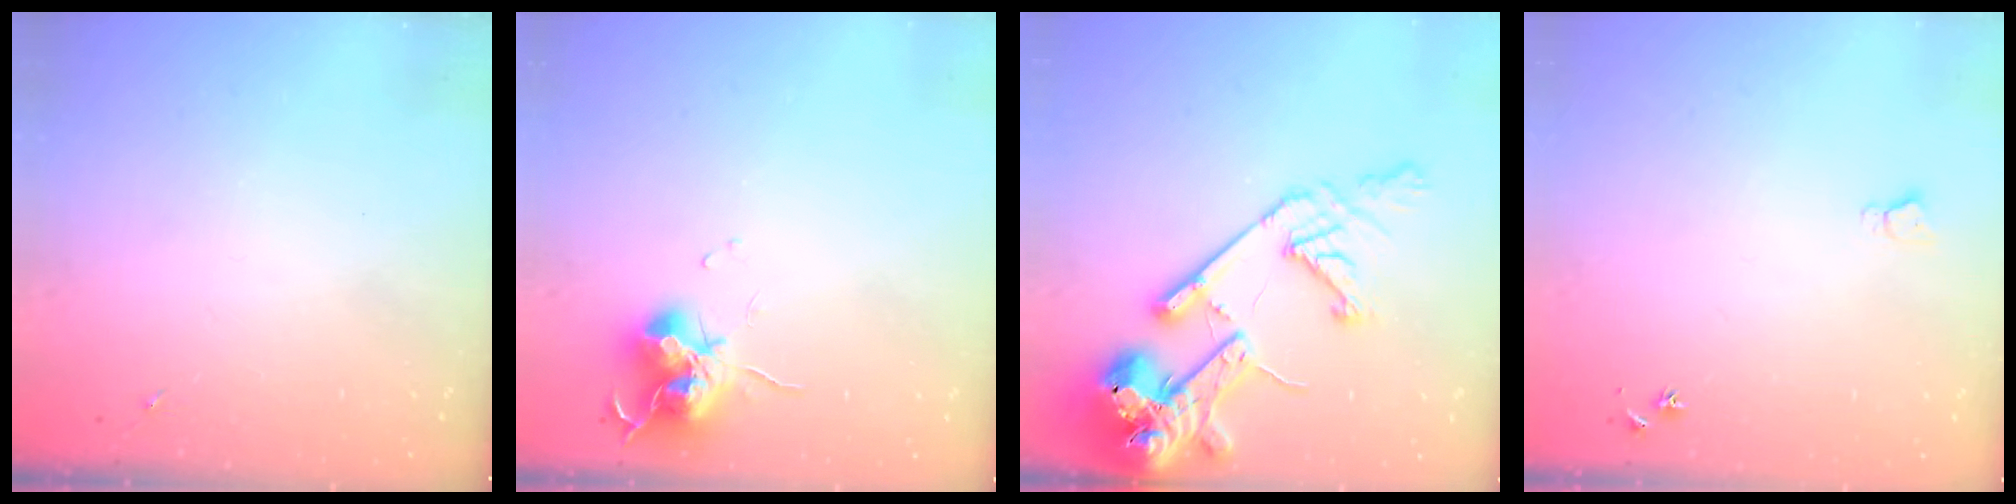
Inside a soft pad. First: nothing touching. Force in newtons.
{"total": 12.6, "press": 12.5, "slide": 1.4}
{"total": 20.3, "press": 20.1, "slide": 2.7}
{"total": 3.9, "press": 3.9, "slide": 0.4}